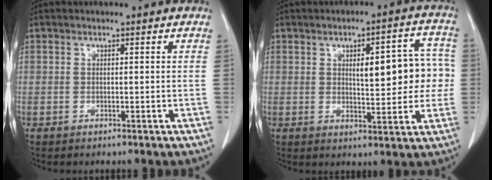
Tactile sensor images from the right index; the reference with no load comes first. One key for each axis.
{"total": 10.5, "fx": 1.0, "fy": 3.7, "fz": 9.8, "tx": -0.122, "ty": 0.029, "tz": 0.020}